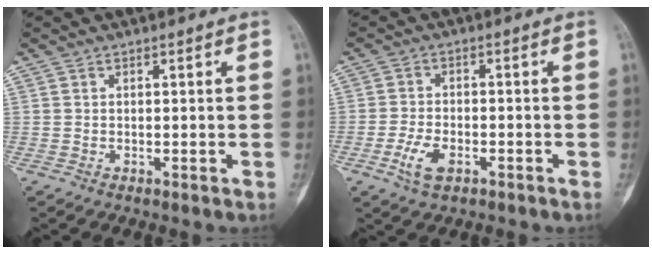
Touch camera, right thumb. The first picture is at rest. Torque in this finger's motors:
{"motor_torque": [-0.22, 0.30, -0.27, -0.12, 0.00]}